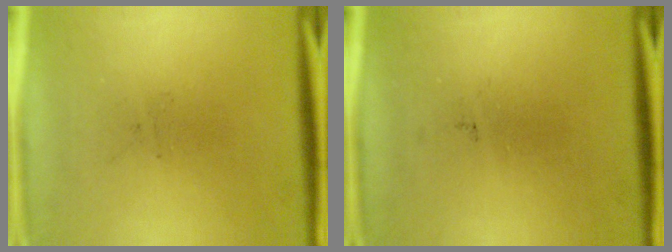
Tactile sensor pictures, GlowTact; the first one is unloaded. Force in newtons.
{"total": 0.0}